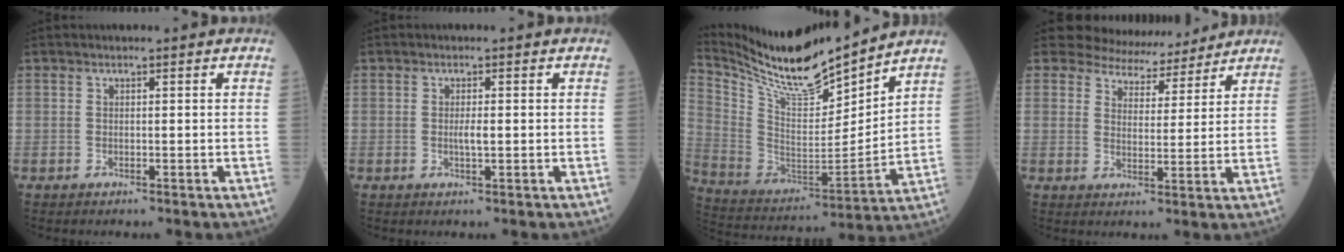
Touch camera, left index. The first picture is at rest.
{"total": 1.6, "force": [-0.1, 0.2, 1.6], "torque": [-0.031, -0.001, -0.001]}
{"total": 17.3, "force": [15.8, 1.3, 6.9], "torque": [-0.153, -0.009, 0.293]}
{"total": 8.6, "force": [8.0, 2.9, 0.7], "torque": [-0.009, 0.005, 0.111]}